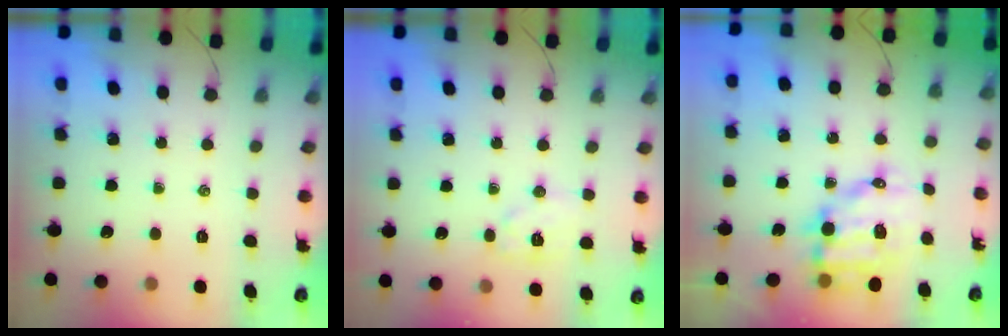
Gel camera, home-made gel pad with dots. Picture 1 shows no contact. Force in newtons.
{"total": 6.4, "press": 6.4, "slide": 0.4}
{"total": 12.1, "press": 11.8, "slide": 2.7}